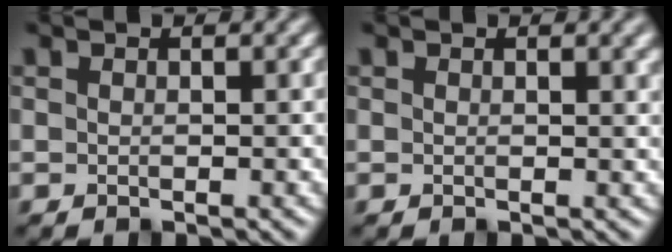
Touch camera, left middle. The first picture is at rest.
{"total": 2.4, "force": [1.5, 0.7, 1.8], "torque": [-0.017, 0.008, 0.021]}